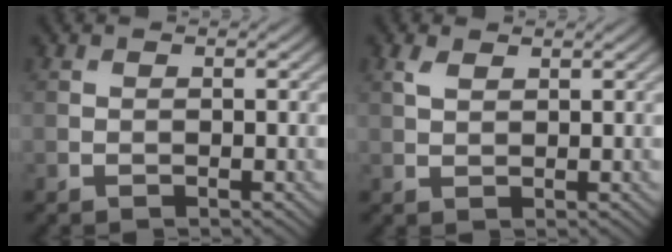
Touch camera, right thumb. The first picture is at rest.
{"total": 1.7, "force": [1.0, 0.9, 1.1], "torque": [-0.031, 0.004, 0.021]}